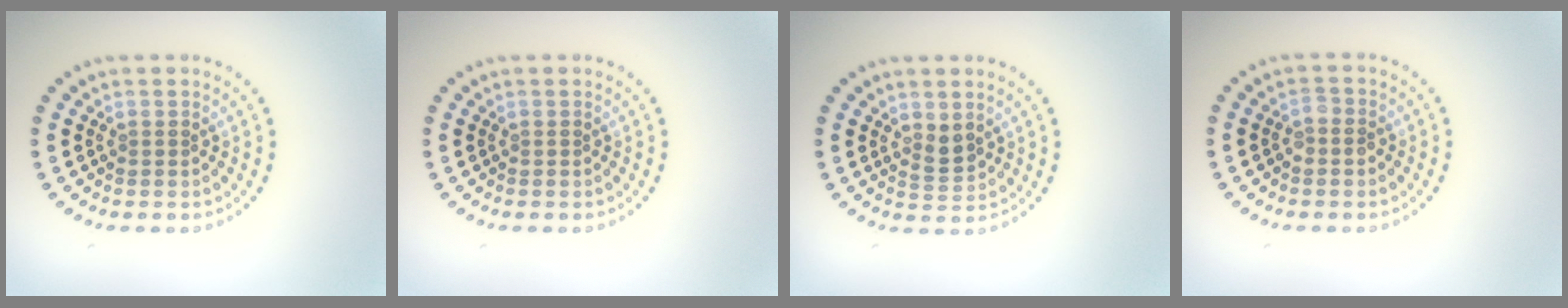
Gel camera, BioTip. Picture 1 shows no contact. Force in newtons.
{"total": 0.0}
{"total": 1.8, "press": 1.6, "slide": 0.9}
{"total": 1.1, "press": 1.0, "slide": 0.5}